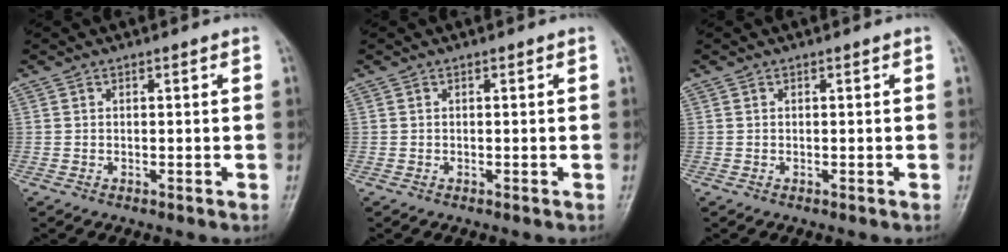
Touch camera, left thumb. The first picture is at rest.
{"total": 0.0}
{"total": 0.0}